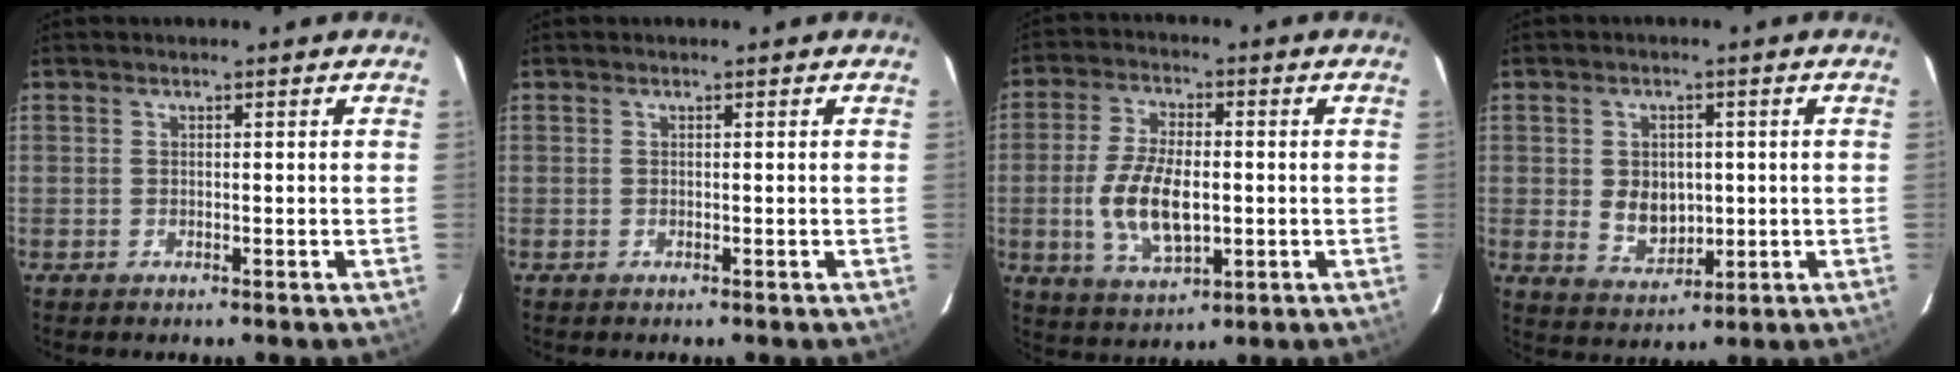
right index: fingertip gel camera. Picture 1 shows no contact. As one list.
[{"total": 0.0}, {"total": 11.7, "force": [-1.5, 5.7, 10.1], "torque": [-0.205, -0.004, -0.023]}, {"total": 6.9, "force": [0.0, 5.3, 4.3], "torque": [-0.083, -0.001, 0.014]}]